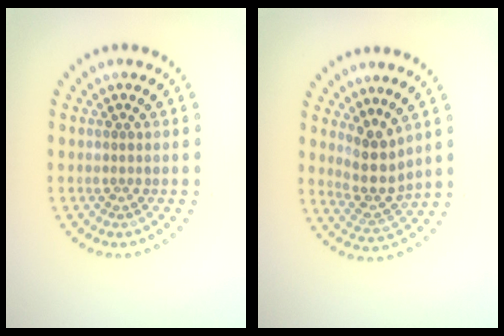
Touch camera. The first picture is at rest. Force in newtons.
{"total": 3.4, "press": 2.6, "slide": 2.1}